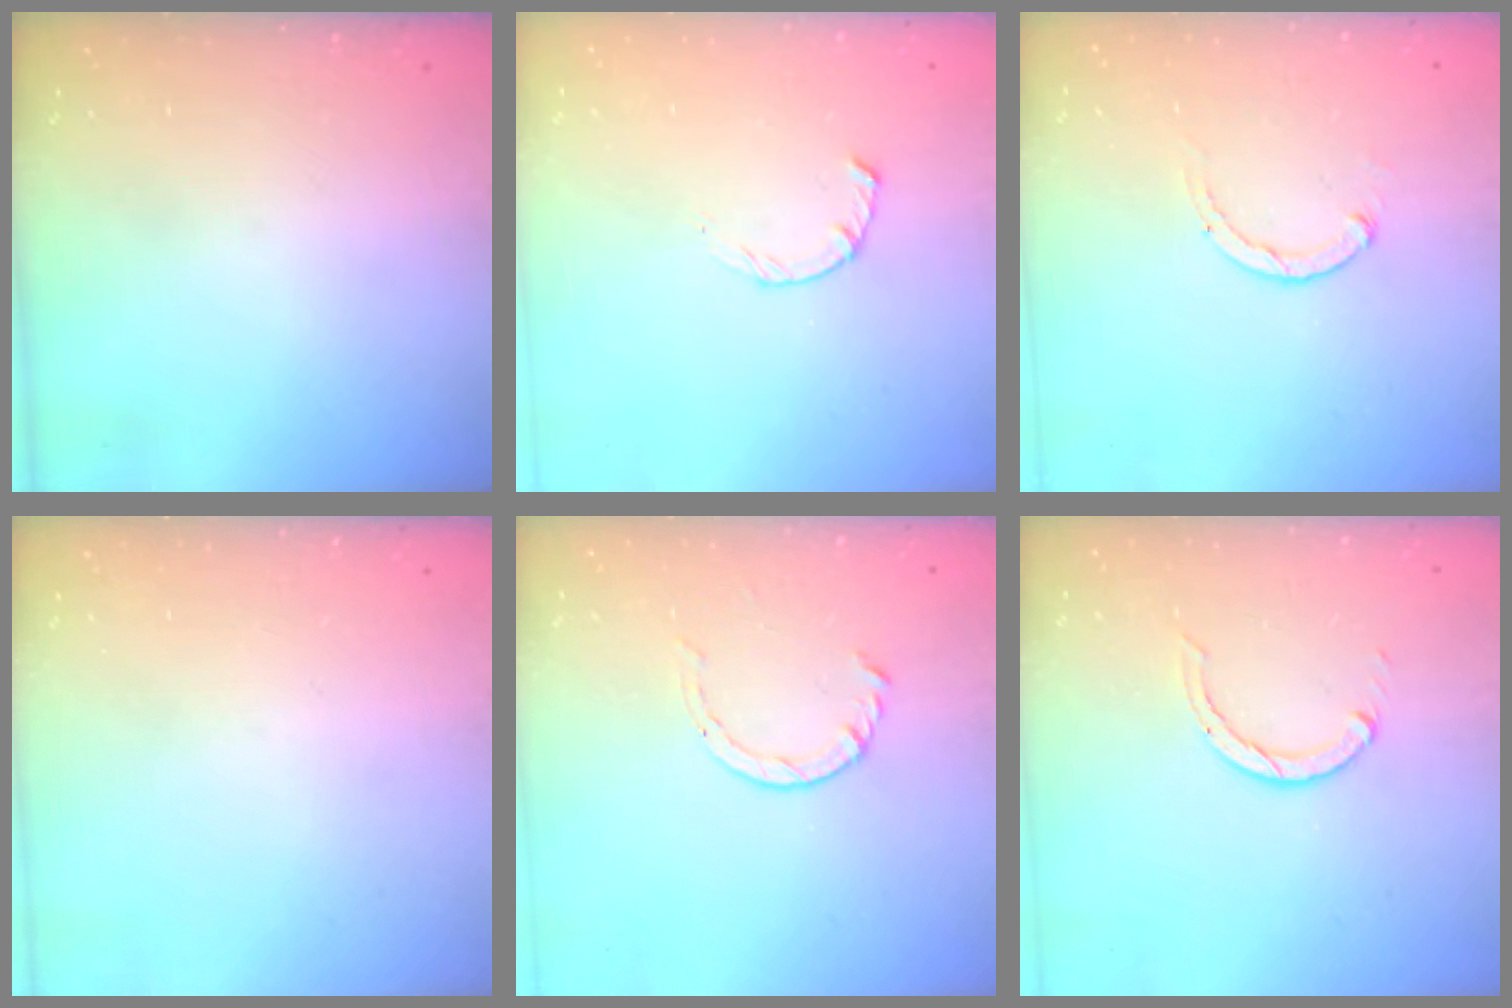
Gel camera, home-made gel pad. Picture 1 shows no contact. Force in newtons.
{"total": 2.3, "press": 2.2, "slide": 0.4}
{"total": 1.8, "press": 1.7, "slide": 0.5}
{"total": 0.0}
{"total": 3.4, "press": 3.4, "slide": 0.5}
{"total": 3.2, "press": 3.1, "slide": 0.4}